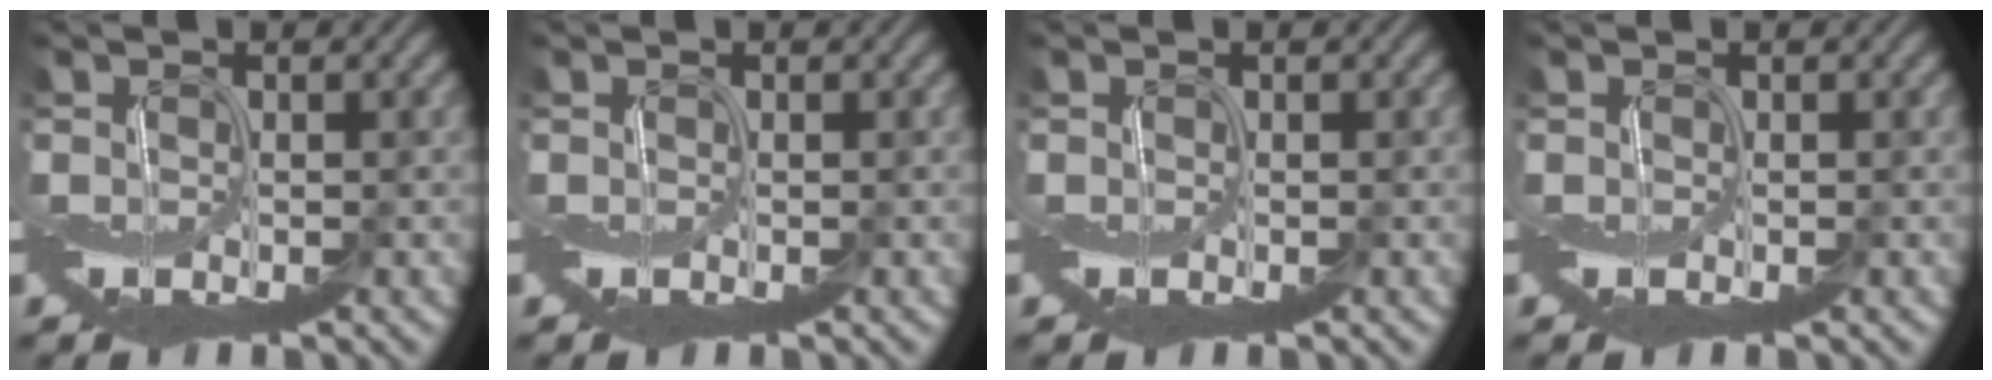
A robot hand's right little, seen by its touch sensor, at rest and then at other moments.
{"total": 0.0}
{"total": 0.0}
{"total": 0.0}